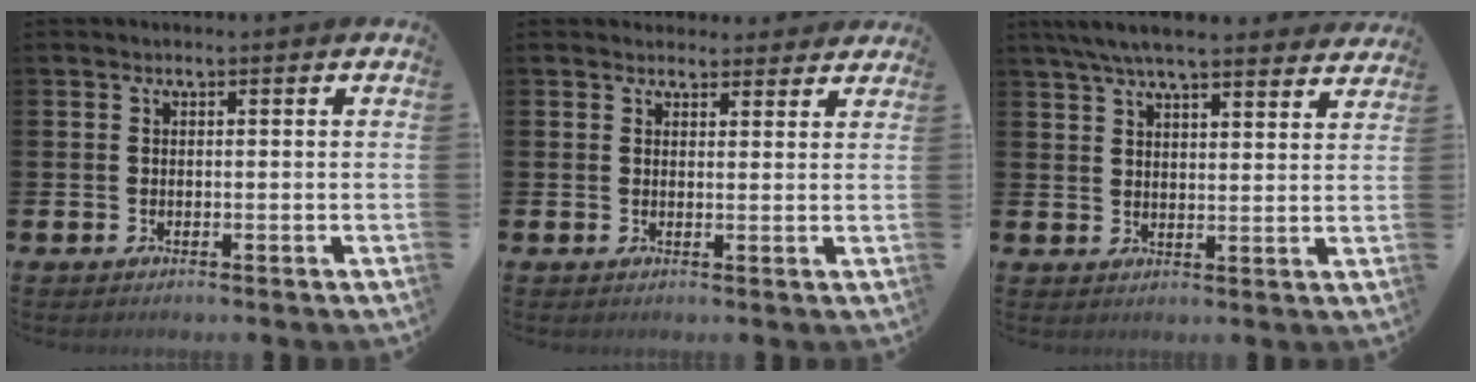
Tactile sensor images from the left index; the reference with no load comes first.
{"total": 2.6, "force": [2.4, 1.0, -0.2], "torque": [0.017, -0.016, 0.042]}
{"total": 6.7, "force": [6.2, 0.9, 2.3], "torque": [-0.060, -0.025, 0.113]}